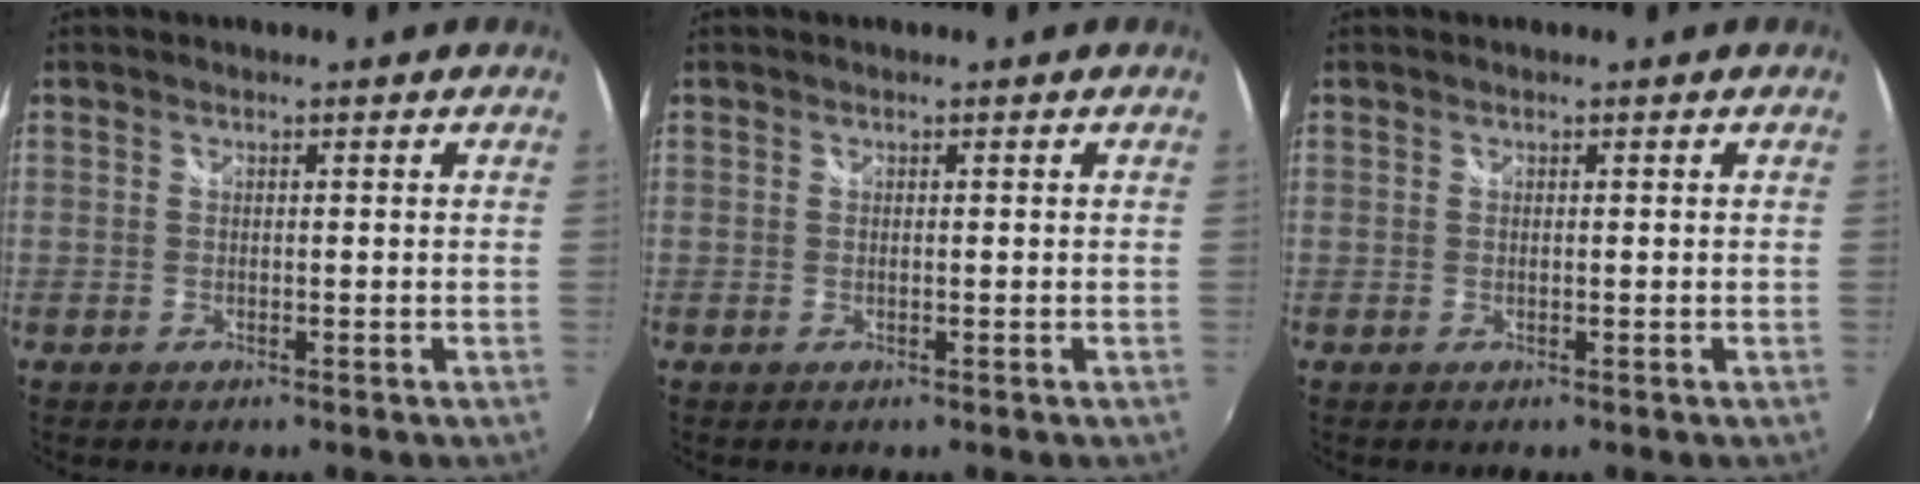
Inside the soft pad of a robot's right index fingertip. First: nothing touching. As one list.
[{"total": 0.0}, {"total": 0.0}]